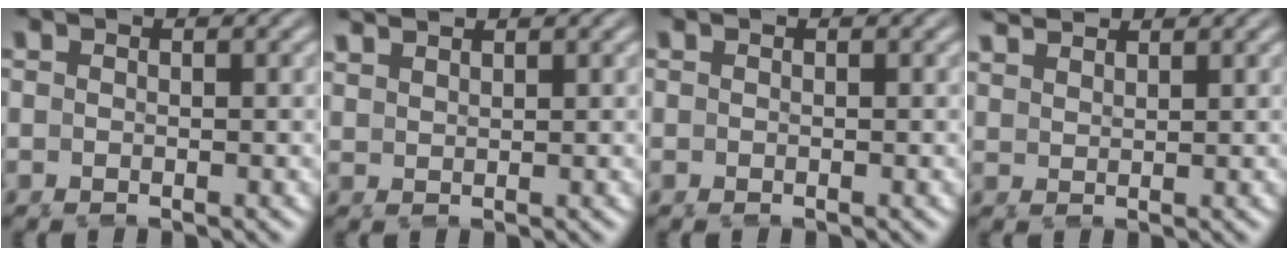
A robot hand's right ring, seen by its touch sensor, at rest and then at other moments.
{"total": 1.5, "force": [1.5, 0.2, 0.1], "torque": [0.001, 0.003, 0.031]}
{"total": 0.0}
{"total": 2.1, "force": [2.1, 0.4, 0.3], "torque": [-0.002, 0.001, 0.042]}